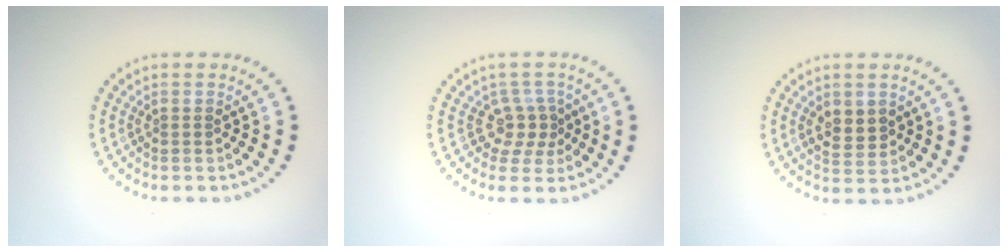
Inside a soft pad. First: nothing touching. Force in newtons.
{"total": 2.6, "press": 1.8, "slide": 1.9}
{"total": 2.3, "press": 2.2, "slide": 0.3}